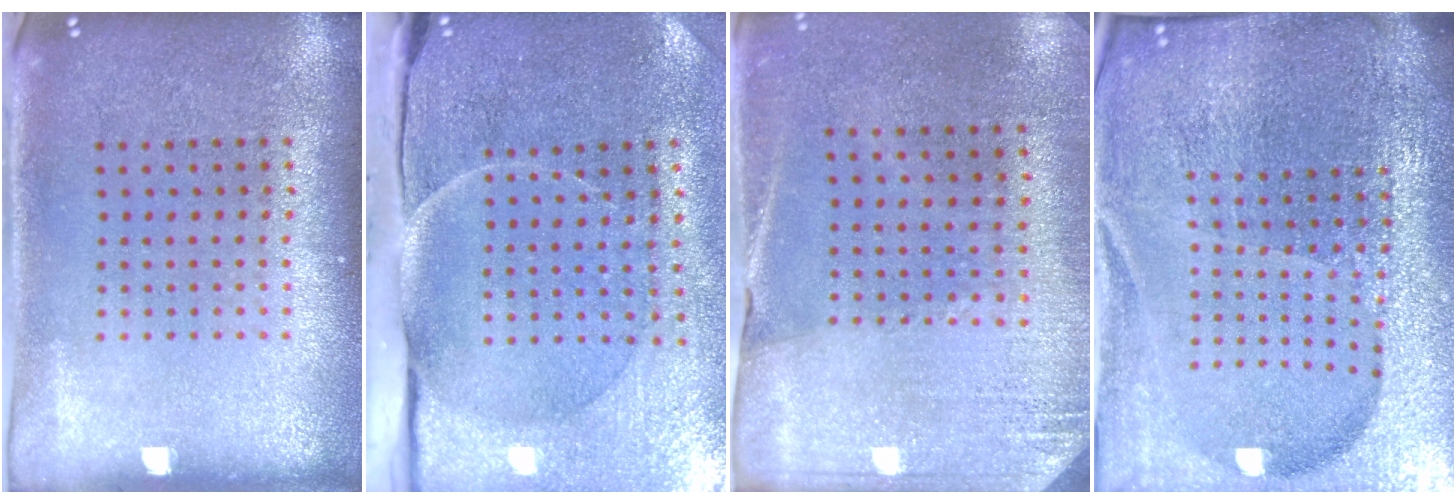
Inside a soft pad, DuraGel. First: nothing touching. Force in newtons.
{"total": 4.8, "press": 3.9, "slide": 2.8}
{"total": 2.6, "press": 2.4, "slide": 1.0}
{"total": 6.7, "press": 5.8, "slide": 3.3}